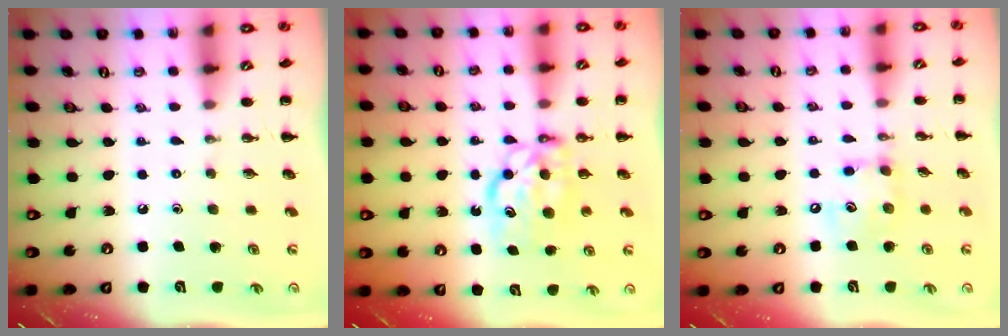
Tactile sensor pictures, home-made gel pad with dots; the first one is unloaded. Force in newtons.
{"total": 7.3, "press": 7.3, "slide": 0.6}
{"total": 8.9, "press": 8.8, "slide": 1.0}